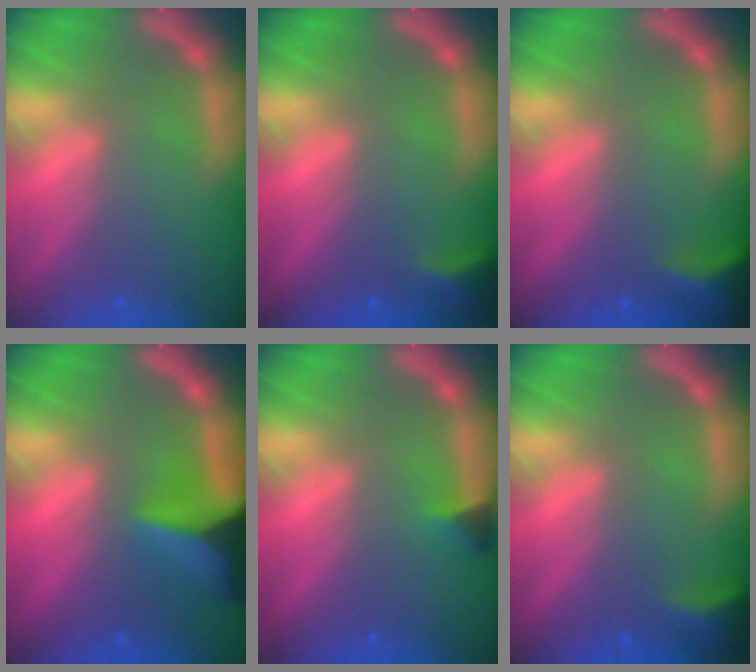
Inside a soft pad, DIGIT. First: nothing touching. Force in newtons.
{"total": 2.4}
{"total": 4.0}
{"total": 8.9}
{"total": 1.4}
{"total": 2.9}